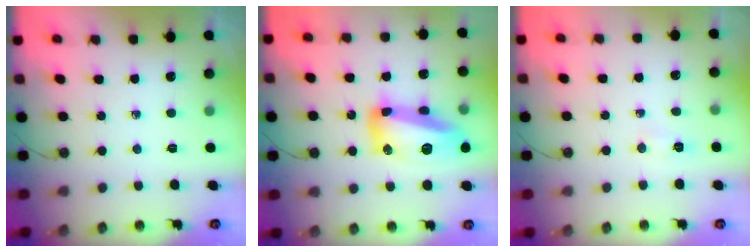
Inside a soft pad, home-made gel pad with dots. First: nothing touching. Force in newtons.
{"total": 17.2, "press": 17.2, "slide": 0.9}
{"total": 3.2, "press": 3.2, "slide": 0.4}